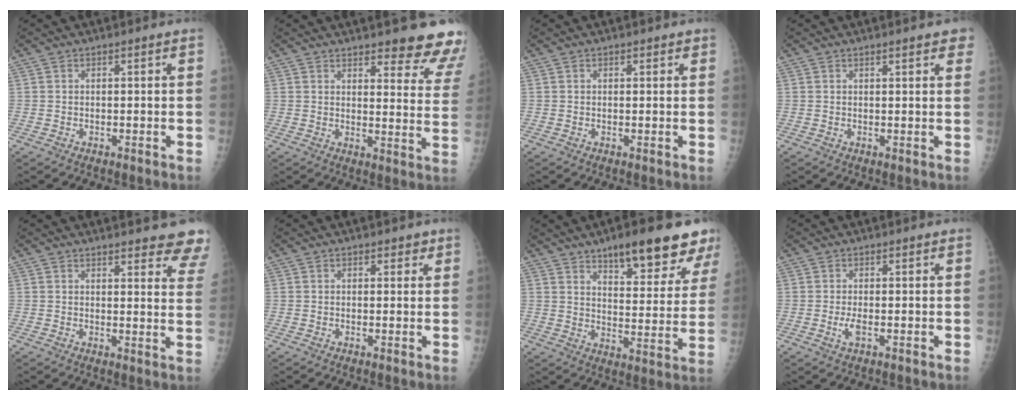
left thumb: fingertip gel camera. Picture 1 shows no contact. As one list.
[{"total": 14.3, "force": [12.2, 3.3, 6.8], "torque": [-0.037, -0.084, 0.128]}, {"total": 1.2, "force": [0.7, 0.8, 0.7], "torque": [-0.002, 0.000, 0.005]}, {"total": 3.6, "force": [2.4, 1.1, 2.5], "torque": [-0.014, 0.000, 0.026]}, {"total": 11.4, "force": [10.3, 2.5, 4.3], "torque": [-0.006, -0.054, 0.092]}, {"total": 2.2, "force": [1.1, 1.5, 1.2], "torque": [0.001, -0.001, 0.011]}, {"total": 17.5, "force": [11.8, 5.3, 11.9], "torque": [-0.122, -0.055, 0.169]}, {"total": 2.4, "force": [-0.6, 0.9, 2.1], "torque": [-0.047, -0.004, -0.012]}]